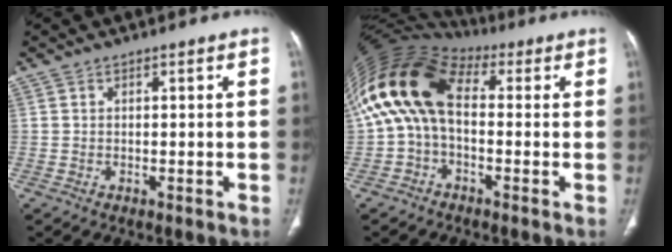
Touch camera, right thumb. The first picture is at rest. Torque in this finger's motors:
{"motor_torque": [0.82, 0.82, 1.40, -0.87, 0.58]}